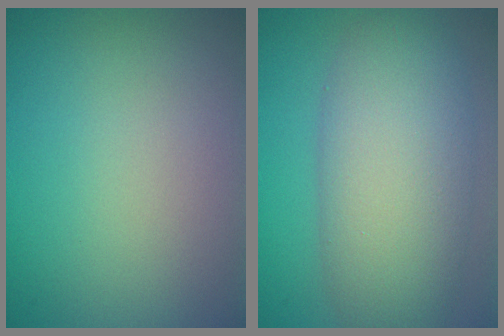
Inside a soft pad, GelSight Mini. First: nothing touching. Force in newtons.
{"total": 9.0, "press": 9.0, "slide": 0.3}